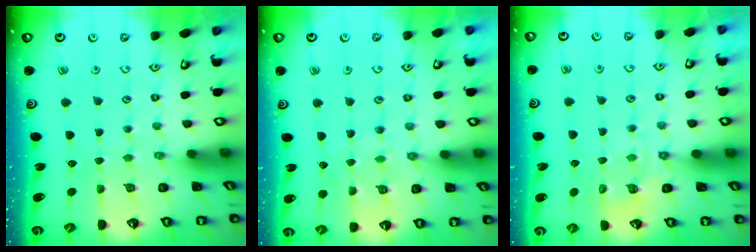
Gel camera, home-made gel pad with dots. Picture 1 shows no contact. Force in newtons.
{"total": 6.7, "press": 6.6, "slide": 0.6}
{"total": 5.9, "press": 5.8, "slide": 1.0}